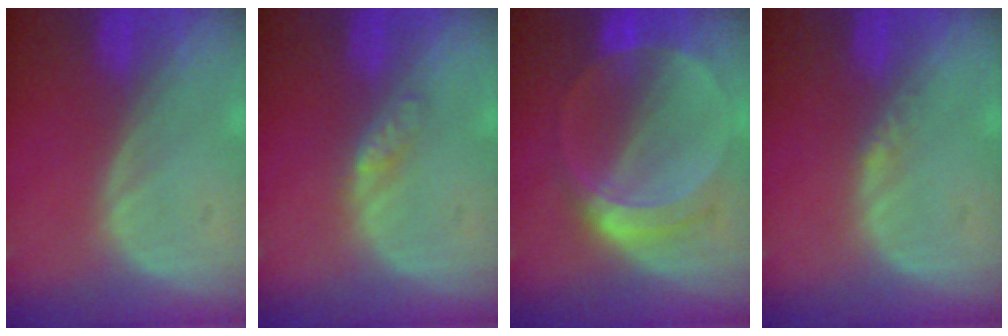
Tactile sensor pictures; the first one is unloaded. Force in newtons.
{"total": 2.0, "press": 2.0, "slide": 0.1}
{"total": 6.1, "press": 5.7, "slide": 2.2}
{"total": 1.0, "press": 0.8, "slide": 0.6}